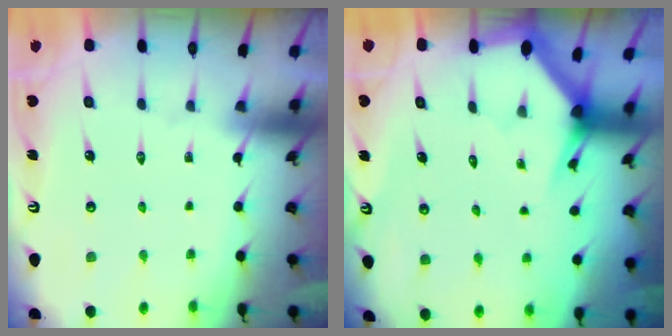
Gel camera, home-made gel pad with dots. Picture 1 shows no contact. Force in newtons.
{"total": 2.8, "press": 2.8, "slide": 0.0}